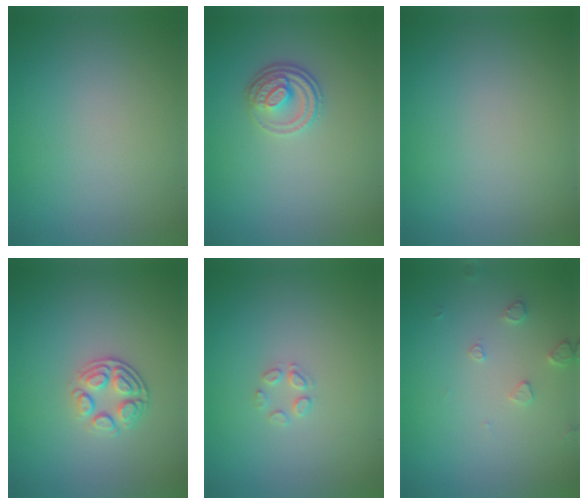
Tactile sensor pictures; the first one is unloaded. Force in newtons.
{"total": 2.8, "press": 2.3, "slide": 1.7}
{"total": 0.0}
{"total": 2.7, "press": 2.3, "slide": 1.4}
{"total": 1.2, "press": 1.2, "slide": 0.1}
{"total": 1.5, "press": 1.5, "slide": 0.3}